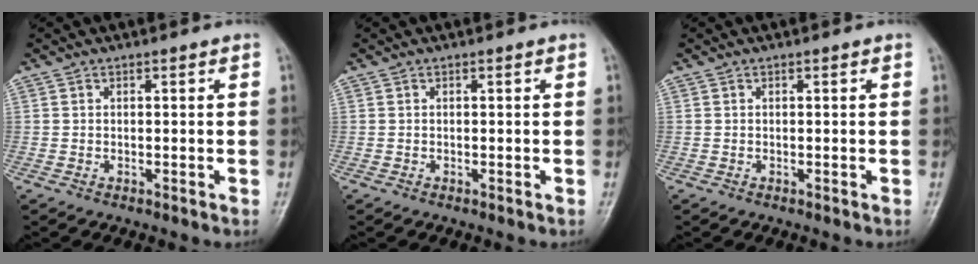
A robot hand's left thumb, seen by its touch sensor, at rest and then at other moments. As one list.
[{"total": 0.0}, {"total": 0.0}]